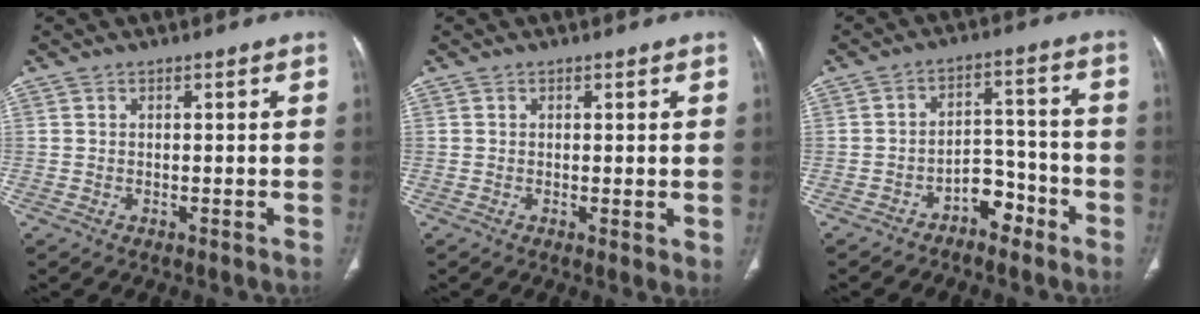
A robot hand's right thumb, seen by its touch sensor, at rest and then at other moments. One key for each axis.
{"total": 3.5, "fx": 0.1, "fy": 1.3, "fz": 3.3, "tx": -0.046, "ty": -0.013, "tz": -0.001}
{"total": 6.4, "fx": -4.3, "fy": 3.8, "fz": 2.9, "tx": -0.014, "ty": 0.053, "tz": -0.068}